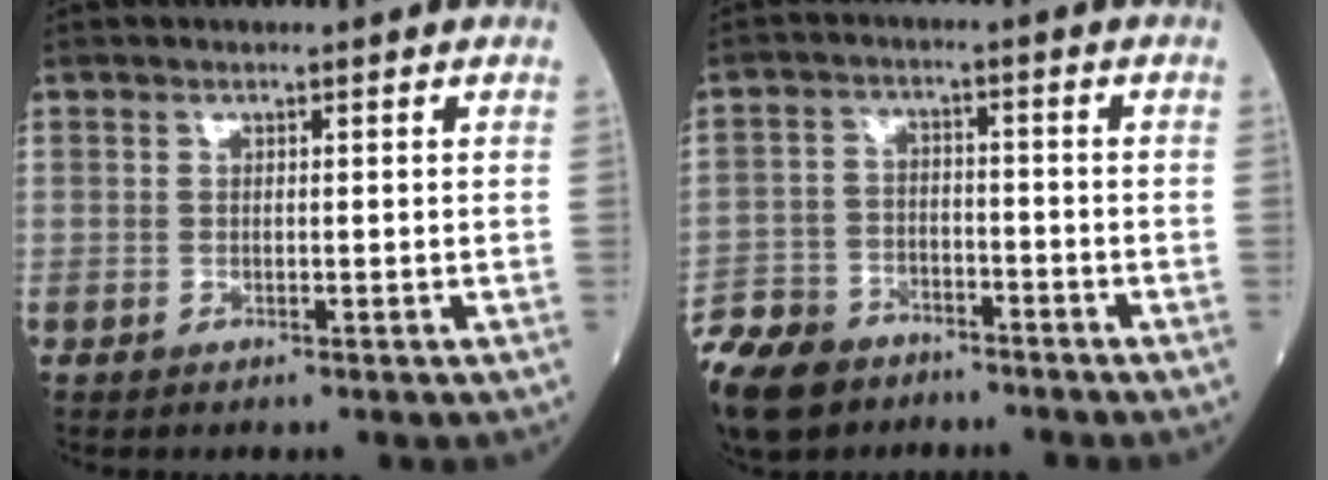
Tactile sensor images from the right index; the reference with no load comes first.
{"total": 10.6, "force": [-8.0, 5.6, 3.9], "torque": [-0.088, -0.010, -0.143]}